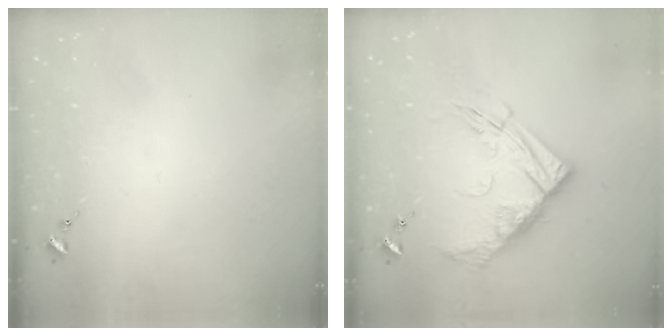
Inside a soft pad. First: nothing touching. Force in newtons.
{"total": 15.4, "press": 15.3, "slide": 1.6}